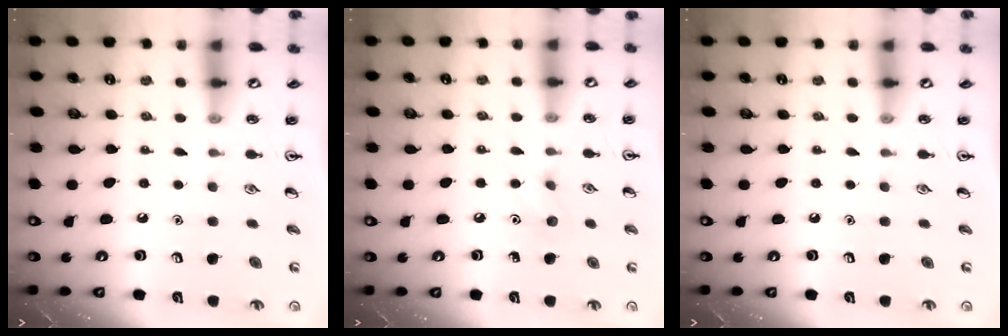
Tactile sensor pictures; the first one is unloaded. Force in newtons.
{"total": 5.8, "press": 5.6, "slide": 1.7}
{"total": 0.0}